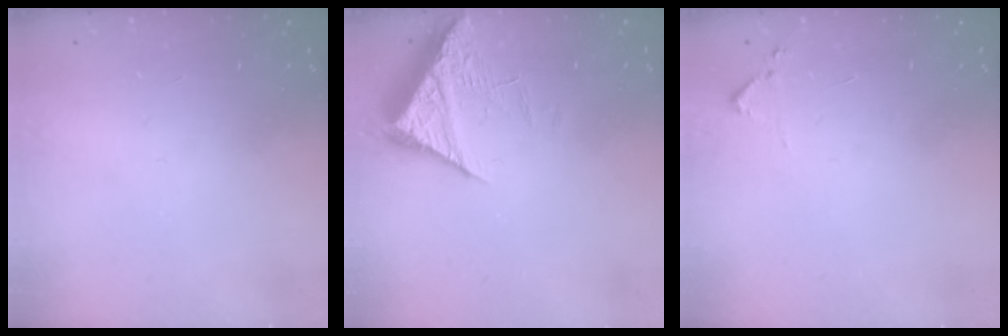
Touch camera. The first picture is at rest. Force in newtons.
{"total": 7.2, "press": 7.2, "slide": 0.8}
{"total": 5.7, "press": 5.7, "slide": 0.6}